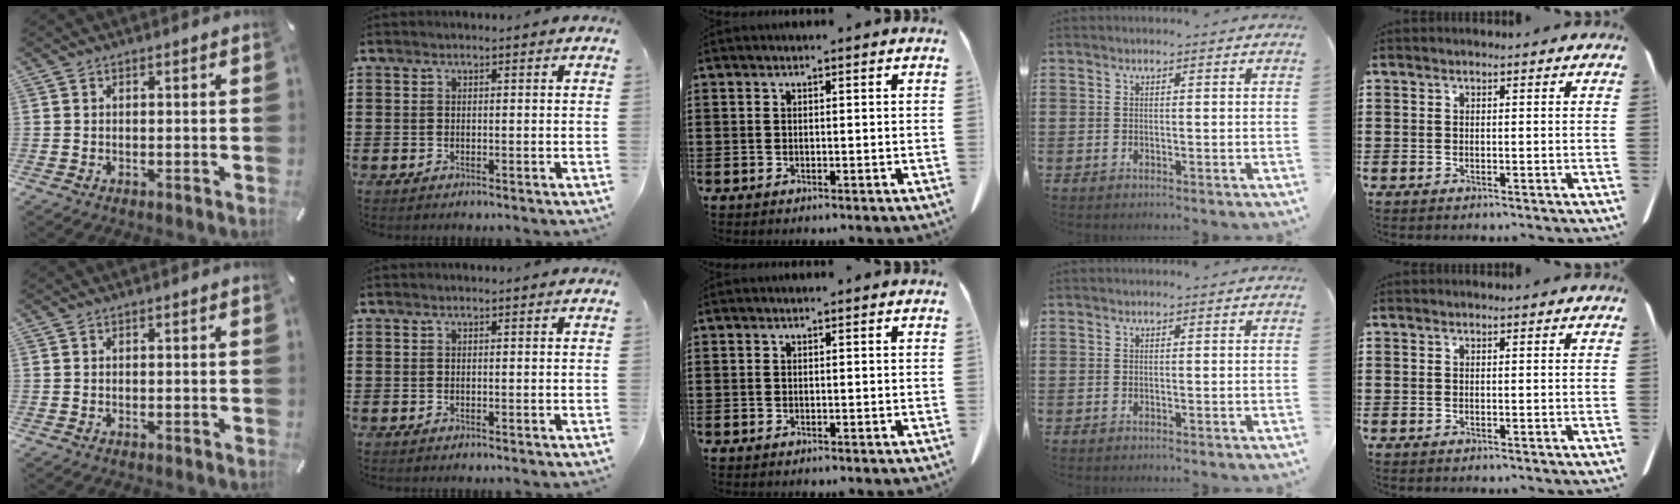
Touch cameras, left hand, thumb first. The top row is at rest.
{}